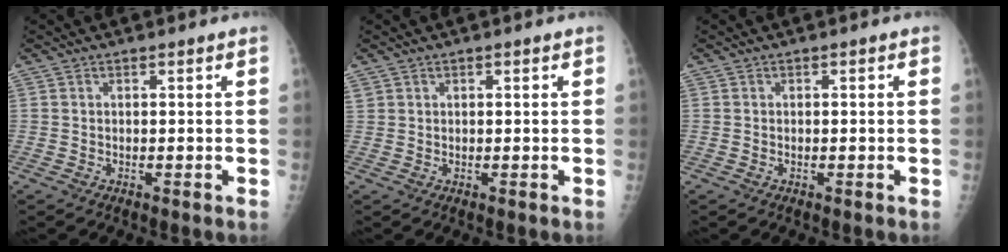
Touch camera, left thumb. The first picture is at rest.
{"total": 0.7, "force": [0.4, 0.5, 0.1], "torque": [0.006, -0.002, 0.007]}
{"total": 0.0}